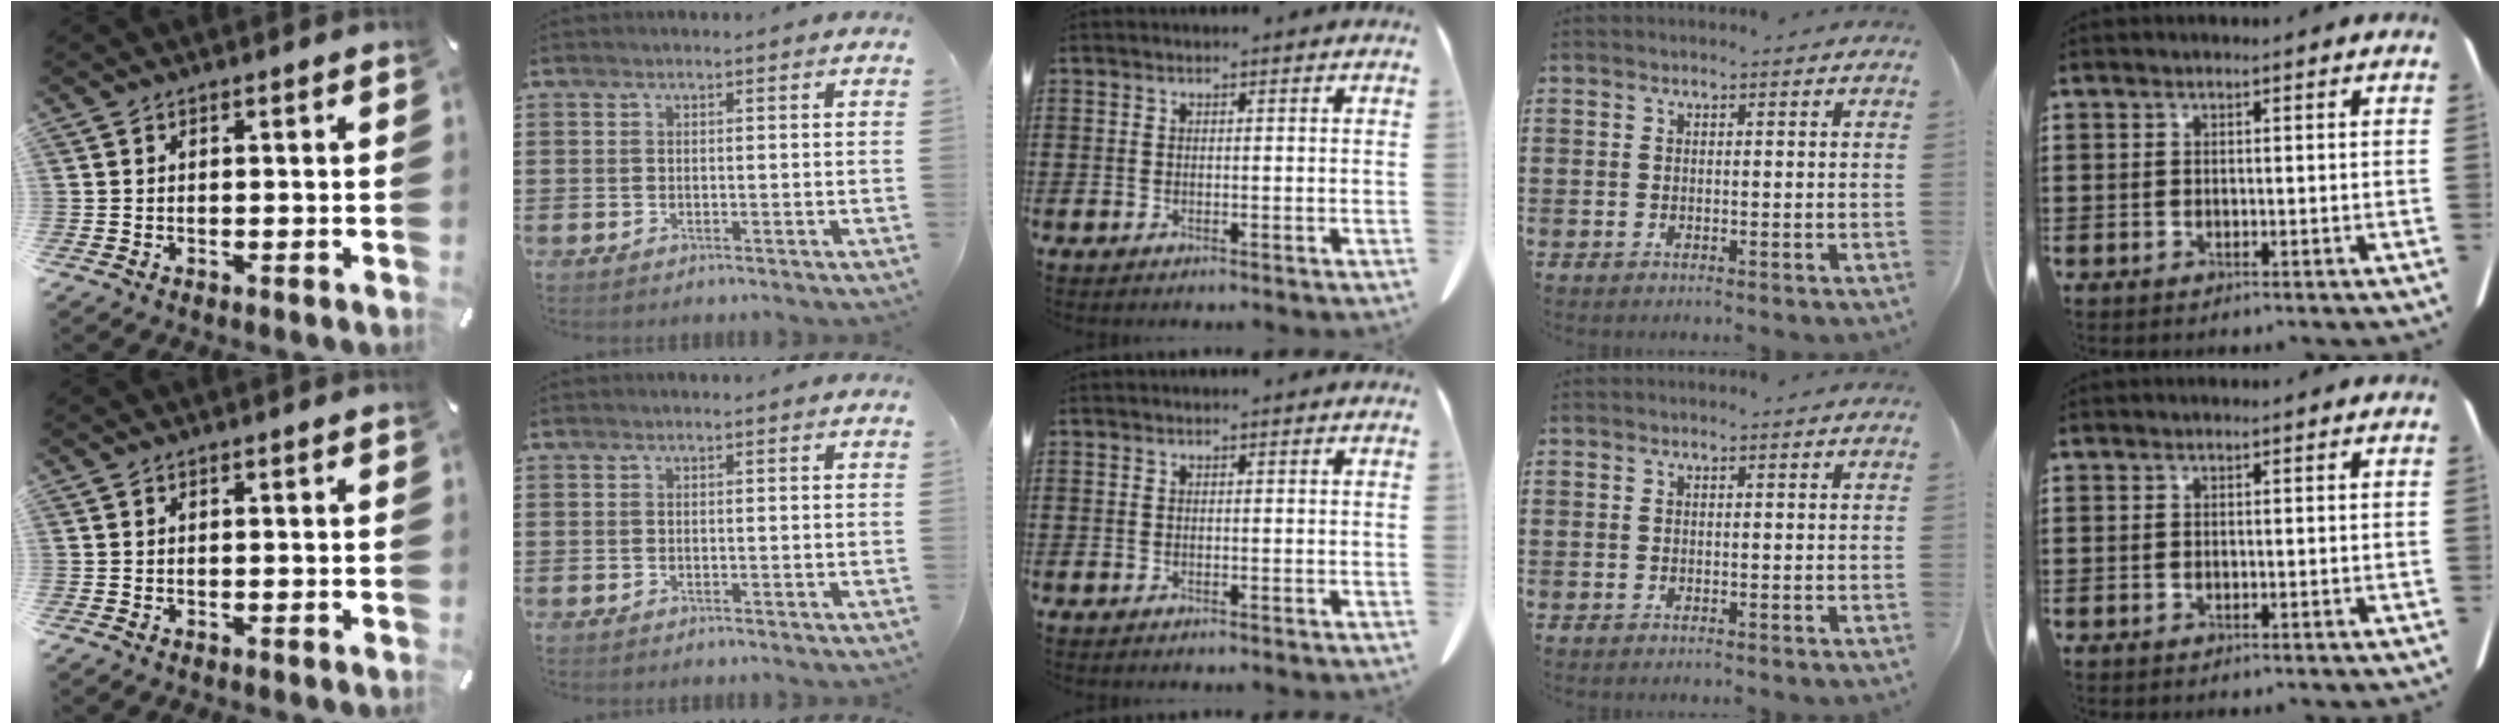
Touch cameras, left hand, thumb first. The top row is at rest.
{}